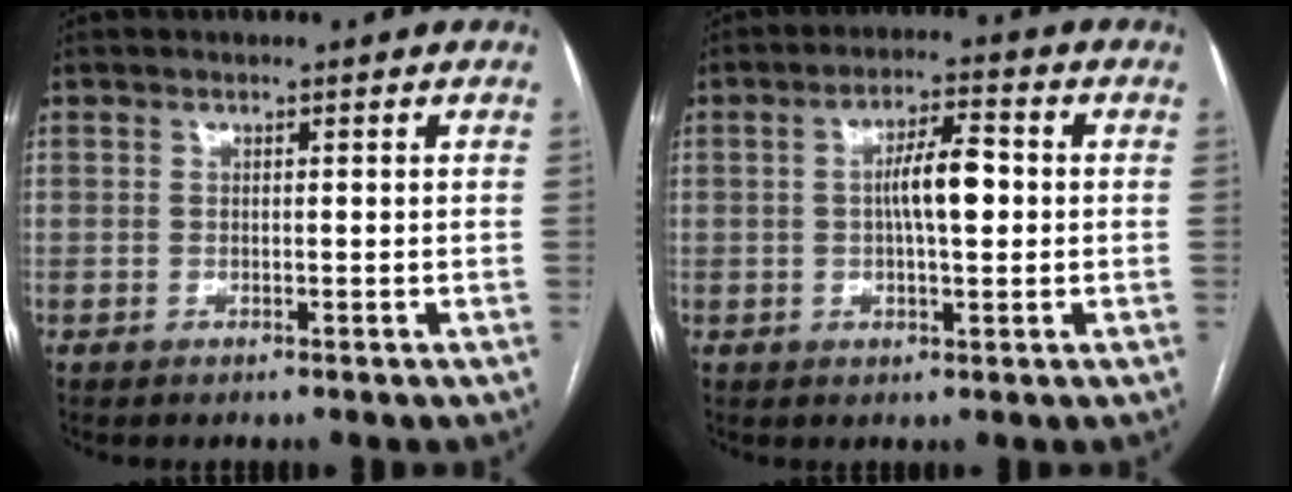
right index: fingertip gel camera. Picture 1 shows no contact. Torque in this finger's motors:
{"motor_torque": [1.25, 0.10, 0.65, 0.13]}